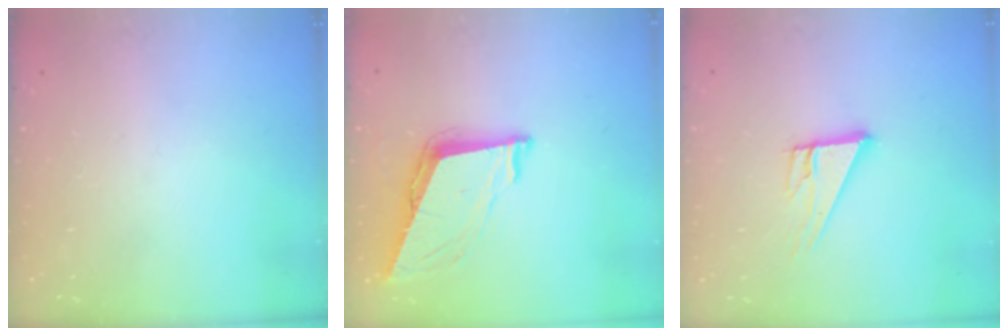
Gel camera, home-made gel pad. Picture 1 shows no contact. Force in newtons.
{"total": 9.3, "press": 8.8, "slide": 3.2}
{"total": 10.0, "press": 10.0, "slide": 0.5}